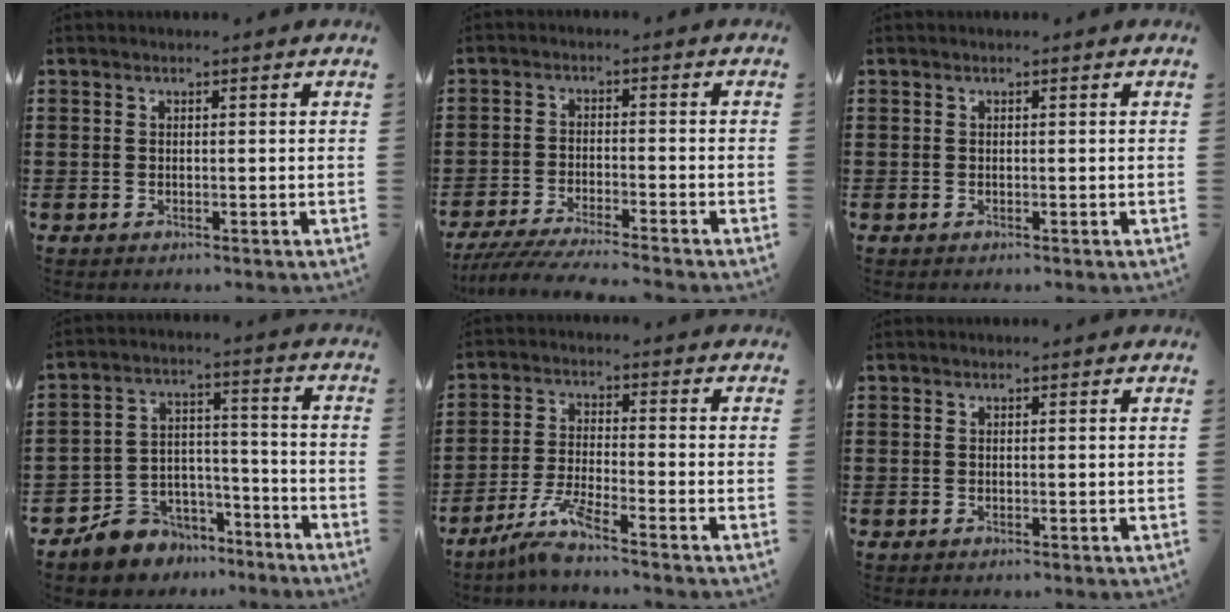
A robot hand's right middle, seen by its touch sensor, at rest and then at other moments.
{"total": 4.9, "force": [-4.6, 0.0, 1.7], "torque": [-0.043, -0.015, -0.092]}
{"total": 0.0}
{"total": 7.0, "force": [-6.2, 3.2, 0.0], "torque": [-0.023, 0.016, -0.125]}
{"total": 5.5, "force": [-4.3, 0.0, 3.4], "torque": [-0.078, -0.012, -0.083]}
{"total": 0.0}